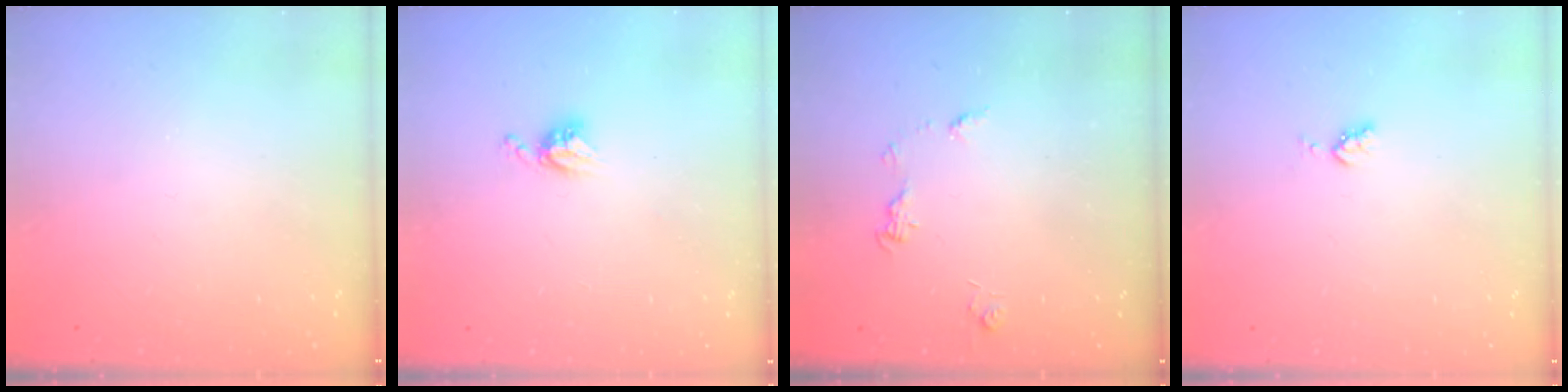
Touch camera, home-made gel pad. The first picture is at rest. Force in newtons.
{"total": 5.1, "press": 5.1, "slide": 0.5}
{"total": 5.7, "press": 5.7, "slide": 0.6}
{"total": 3.6, "press": 3.5, "slide": 0.4}